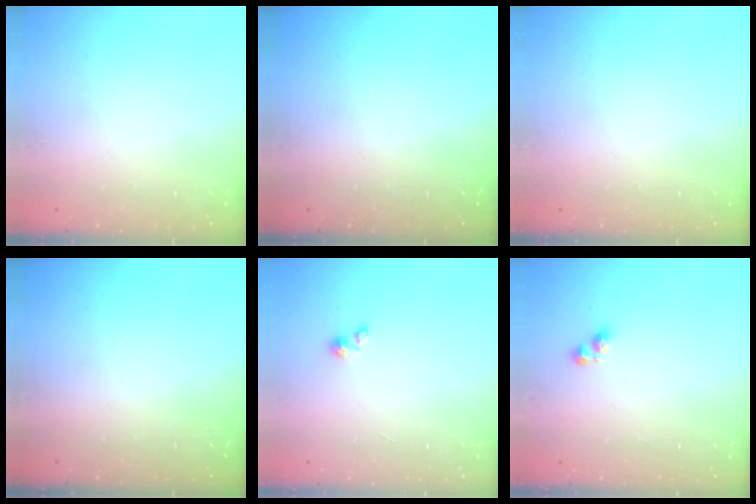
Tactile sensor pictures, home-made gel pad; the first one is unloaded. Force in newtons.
{"total": 0.0}
{"total": 0.0}
{"total": 0.0}
{"total": 1.2, "press": 1.1, "slide": 0.1}
{"total": 2.8, "press": 2.8, "slide": 0.3}